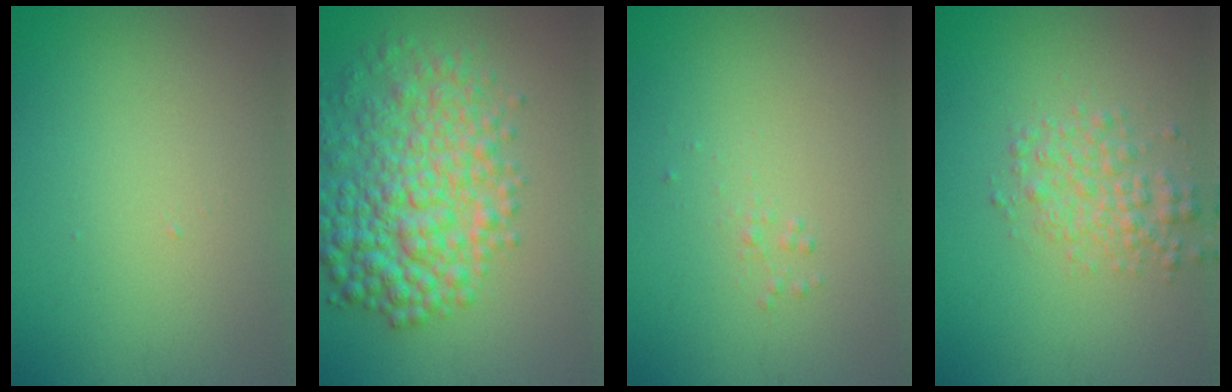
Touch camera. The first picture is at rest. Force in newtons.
{"total": 7.9, "press": 7.9, "slide": 0.1}
{"total": 0.5, "press": 0.5, "slide": 0.0}
{"total": 2.9, "press": 2.9, "slide": 0.1}